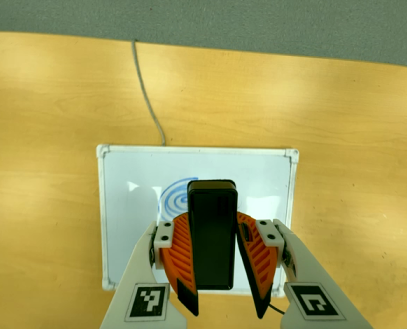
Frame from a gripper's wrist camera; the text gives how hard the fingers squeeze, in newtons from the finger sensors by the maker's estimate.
{"total": 7.8, "left": 6.8, "right": 8.8}